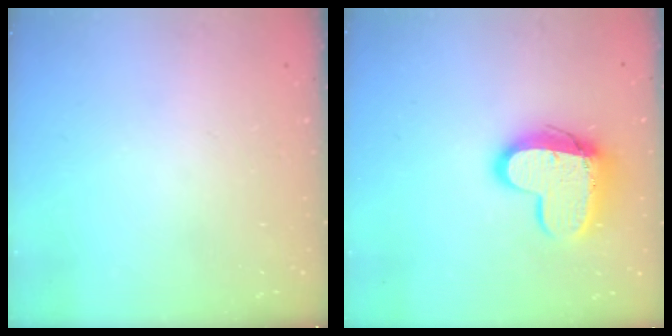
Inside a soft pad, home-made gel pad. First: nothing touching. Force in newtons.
{"total": 13.5, "press": 13.5, "slide": 1.2}